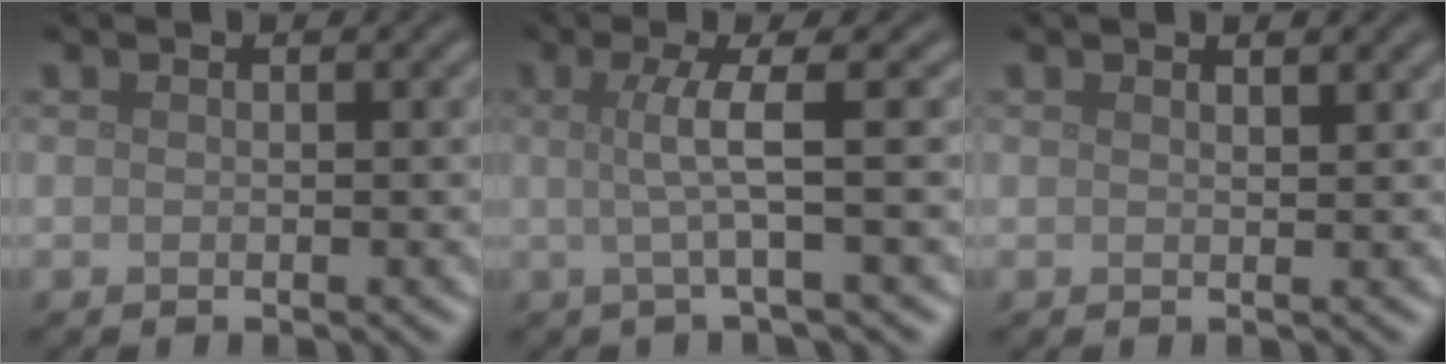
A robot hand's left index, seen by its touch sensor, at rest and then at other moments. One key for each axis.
{"total": 3.9, "fx": 0.2, "fy": 0.6, "fz": 3.8, "tx": -0.068, "ty": 0.003, "tz": -0.003}
{"total": 1.0, "fx": 0.9, "fy": 0.2, "fz": 0.4, "tx": -0.005, "ty": 0.001, "tz": 0.015}